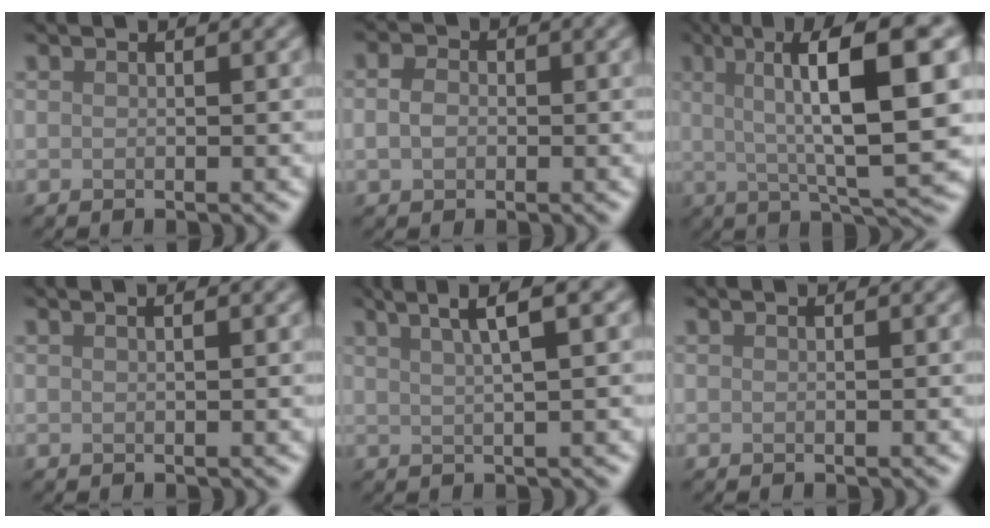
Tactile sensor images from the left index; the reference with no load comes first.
{"total": 2.0, "force": [0.0, 1.5, 1.2], "torque": [-0.026, 0.002, -0.006]}
{"total": 12.1, "force": [2.9, 2.7, 11.5], "torque": [-0.150, 0.015, 0.043]}
{"total": 1.3, "force": [0.7, 0.4, 1.0], "torque": [-0.008, -0.001, 0.004]}
{"total": 4.4, "force": [2.2, 1.0, 3.7], "torque": [-0.042, 0.017, 0.029]}
{"total": 0.0}